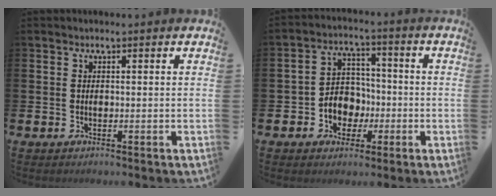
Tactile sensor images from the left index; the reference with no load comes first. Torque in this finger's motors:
{"motor_torque": [0.89, 0.82, 0.24, 0.04]}